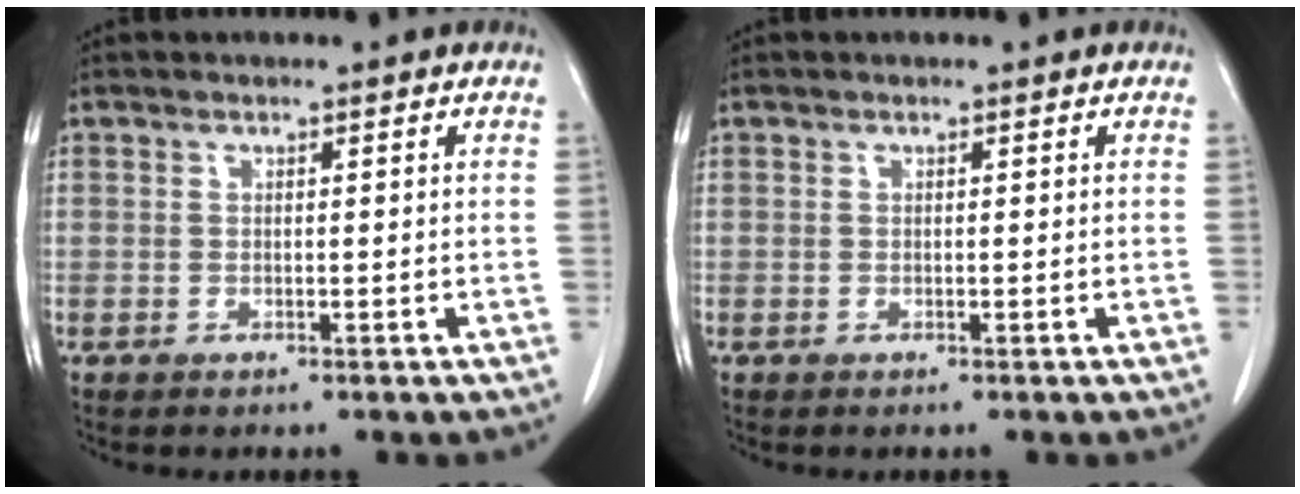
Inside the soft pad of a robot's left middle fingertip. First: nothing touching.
{"total": 0.0}